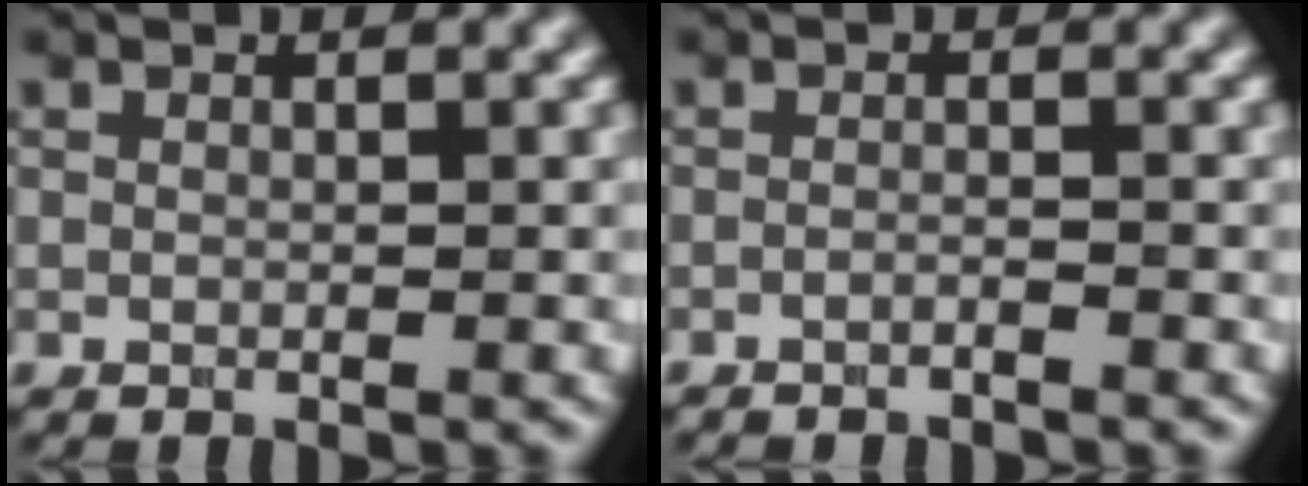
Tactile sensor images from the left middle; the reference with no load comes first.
{"total": 1.2, "force": [-1.0, 0.3, 0.6], "torque": [-0.005, -0.006, -0.025]}